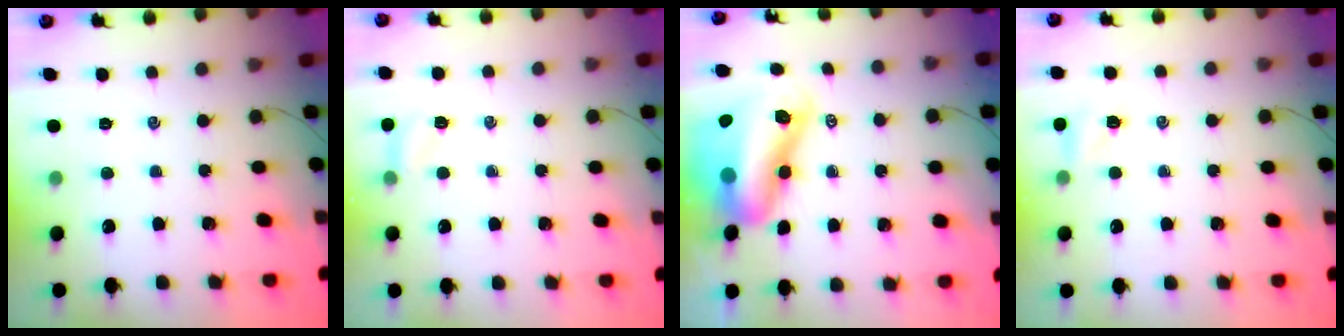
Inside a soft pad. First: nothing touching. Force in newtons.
{"total": 4.2, "press": 4.0, "slide": 1.1}
{"total": 16.7, "press": 16.0, "slide": 4.6}
{"total": 5.0, "press": 4.8, "slide": 1.2}